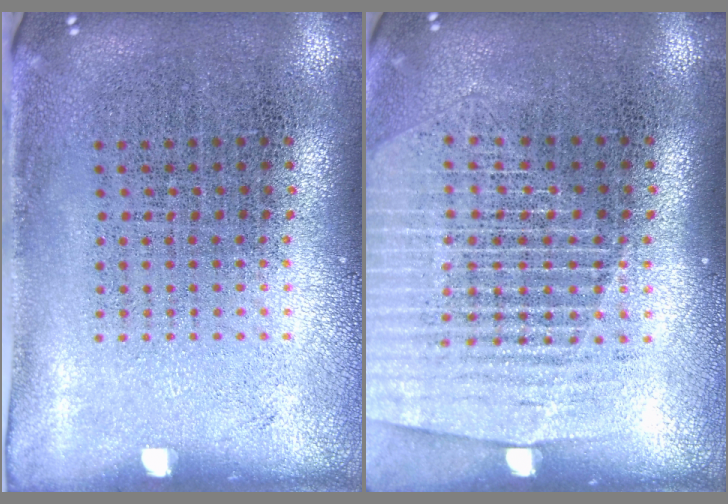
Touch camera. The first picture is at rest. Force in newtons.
{"total": 1.4, "press": 1.3, "slide": 0.5}